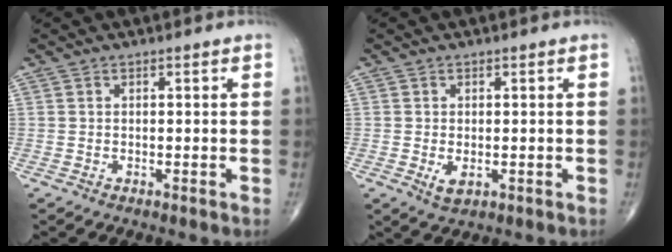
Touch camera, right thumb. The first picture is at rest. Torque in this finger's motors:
{"motor_torque": [-0.22, 0.09, 0.27, 0.10, 0.08]}